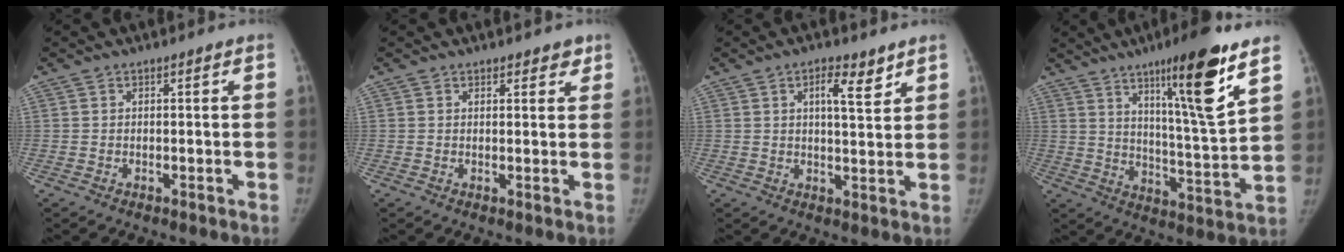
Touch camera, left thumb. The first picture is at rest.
{"total": 2.4, "force": [1.8, 1.4, 0.9], "torque": [0.015, -0.008, 0.019]}
{"total": 5.9, "force": [3.3, 2.0, 4.4], "torque": [-0.056, -0.019, 0.049]}
{"total": 17.5, "force": [9.7, 1.7, 14.4], "torque": [-0.213, -0.059, 0.158]}